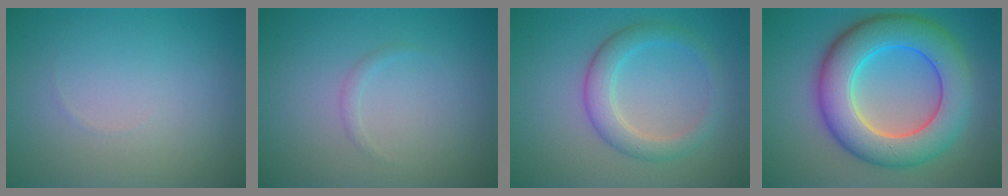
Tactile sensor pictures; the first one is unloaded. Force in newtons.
{"total": 0.7, "press": 0.7, "slide": 0.0}
{"total": 3.5, "press": 3.5, "slide": 0.1}
{"total": 9.9, "press": 9.9, "slide": 0.5}